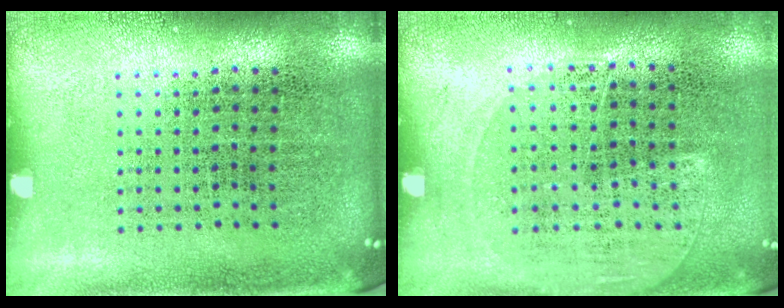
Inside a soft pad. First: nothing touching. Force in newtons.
{"total": 1.3, "press": 1.0, "slide": 0.7}